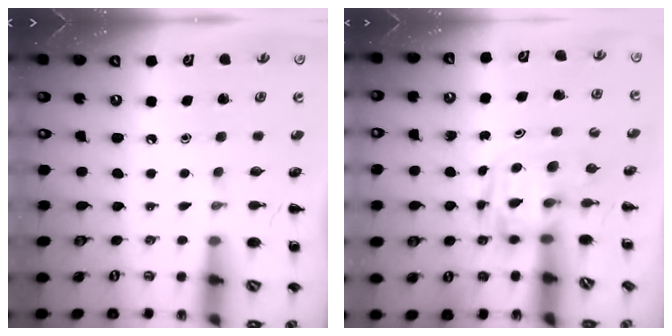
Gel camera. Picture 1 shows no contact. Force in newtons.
{"total": 3.2, "press": 3.1, "slide": 0.5}